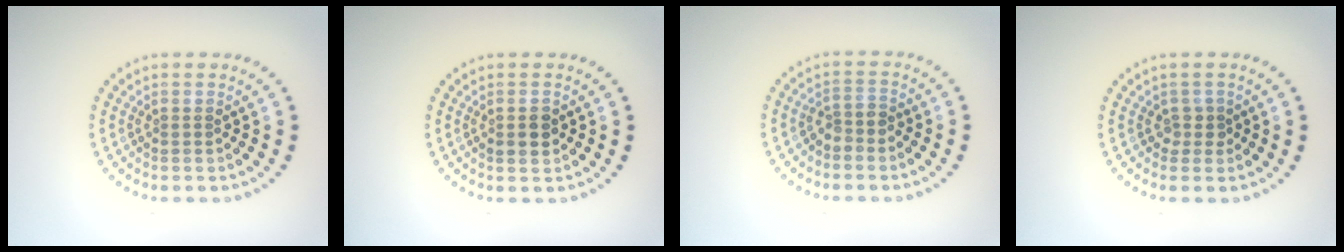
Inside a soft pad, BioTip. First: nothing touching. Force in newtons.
{"total": 1.7, "press": 1.7, "slide": 0.1}
{"total": 1.5, "press": 1.2, "slide": 0.8}
{"total": 1.2, "press": 0.9, "slide": 0.8}